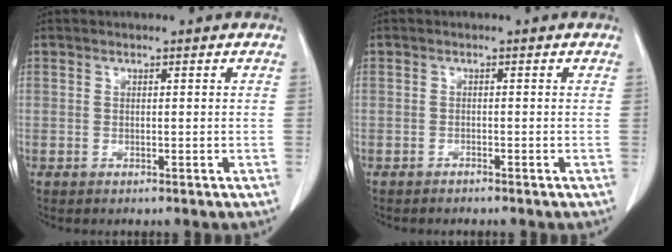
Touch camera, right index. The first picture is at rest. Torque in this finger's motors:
{"motor_torque": [0.10, -0.10, 0.07, 0.01]}